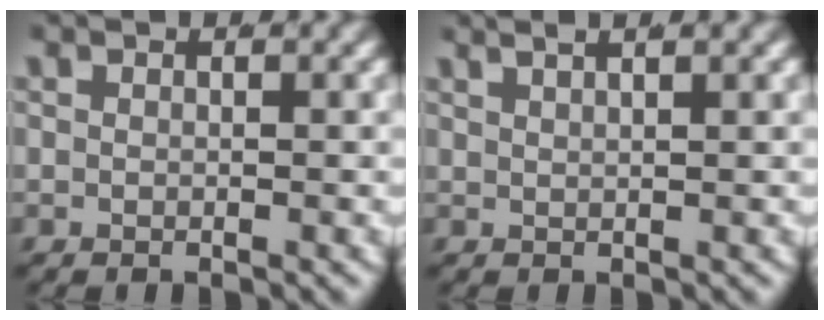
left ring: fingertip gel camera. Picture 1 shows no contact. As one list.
[{"total": 3.4, "force": [2.7, 0.4, 2.0], "torque": [-0.020, 0.012, 0.045]}]